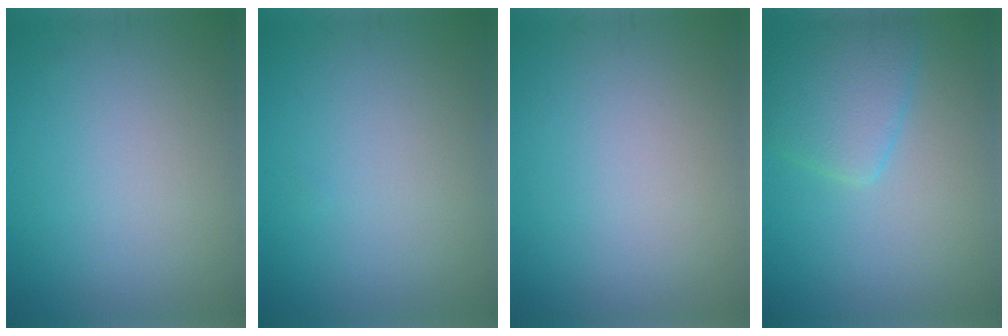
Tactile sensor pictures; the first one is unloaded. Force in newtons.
{"total": 0.0}
{"total": 0.0}
{"total": 4.2, "press": 4.2, "slide": 0.3}